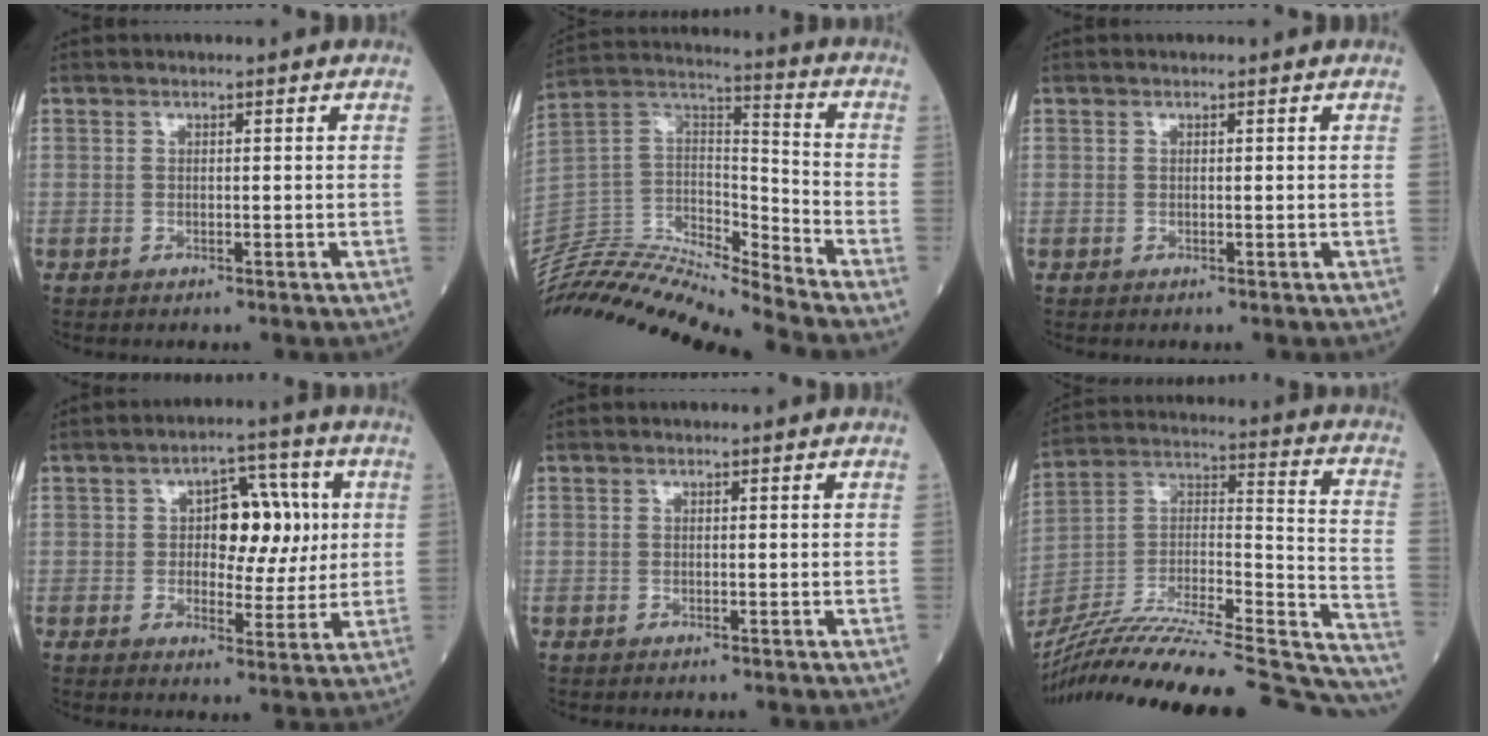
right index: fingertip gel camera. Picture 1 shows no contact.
{"total": 22.1, "force": [-21.2, -0.7, 6.2], "torque": [-0.126, 0.020, -0.374]}
{"total": 0.0}
{"total": 8.8, "force": [1.3, 4.7, 7.3], "torque": [-0.098, 0.020, 0.022]}
{"total": 0.0}
{"total": 37.3, "force": [-33.2, 3.8, 16.5], "torque": [-0.219, -0.025, -0.493]}